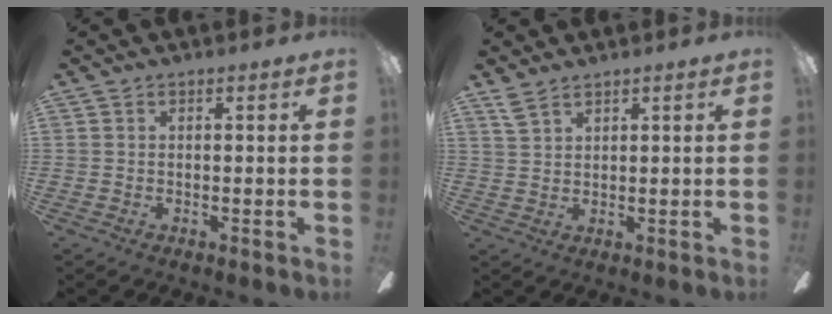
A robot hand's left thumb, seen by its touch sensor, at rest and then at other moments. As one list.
[{"total": 3.8, "force": [3.1, 1.5, 1.6], "torque": [-0.037, -0.007, 0.059]}]